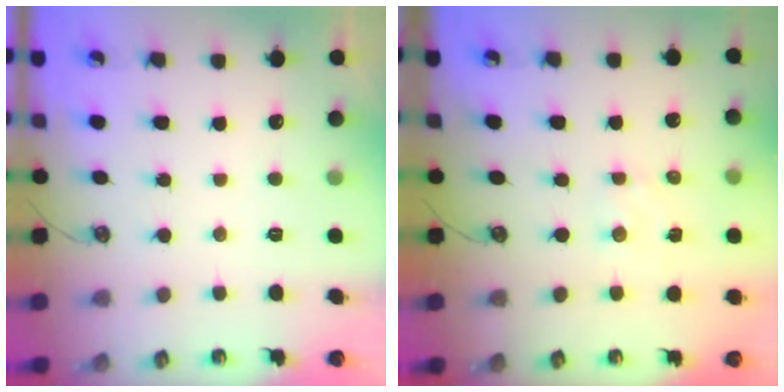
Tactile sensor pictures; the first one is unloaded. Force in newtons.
{"total": 1.2, "press": 1.2, "slide": 0.1}